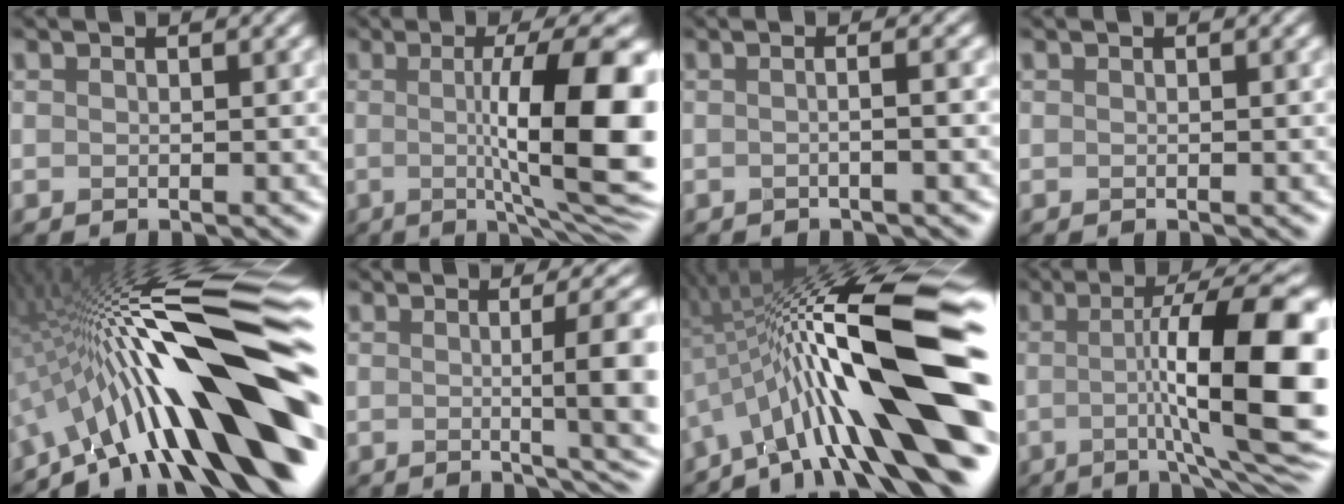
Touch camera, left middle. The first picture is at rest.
{"total": 11.0, "force": [-0.5, 2.0, 10.8], "torque": [-0.144, 0.001, 0.011]}
{"total": 1.8, "force": [-0.3, 0.5, 1.7], "torque": [-0.012, 0.007, -0.016]}
{"total": 0.0}
{"total": 16.2, "force": [-4.4, 3.5, 15.2], "torque": [-0.223, 0.047, -0.065]}
{"total": 7.0, "force": [-0.4, 1.1, 6.9], "torque": [-0.083, 0.008, 0.013]}
{"total": 15.2, "force": [-2.8, 2.9, 14.6], "torque": [-0.248, 0.028, -0.031]}
{"total": 12.1, "force": [-0.4, 2.0, 12.0], "torque": [-0.177, 0.014, 0.018]}